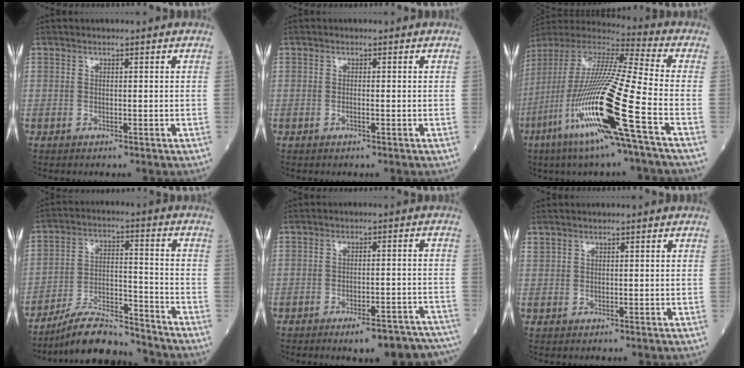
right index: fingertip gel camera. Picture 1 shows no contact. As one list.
[{"total": 0.6, "force": [-0.3, 0.0, 0.5], "torque": [-0.011, 0.000, -0.005]}, {"total": 22.5, "force": [-8.5, -0.3, 20.8], "torque": [-0.445, -0.048, -0.174]}, {"total": 11.1, "force": [-10.3, 1.5, 3.8], "torque": [-0.063, 0.008, -0.183]}, {"total": 12.1, "force": [-10.4, 2.5, 5.6], "torque": [-0.027, 0.029, -0.124]}, {"total": 0.5, "force": [0.5, 0.1, 0.0], "torque": [-0.007, 0.012, 0.017]}]